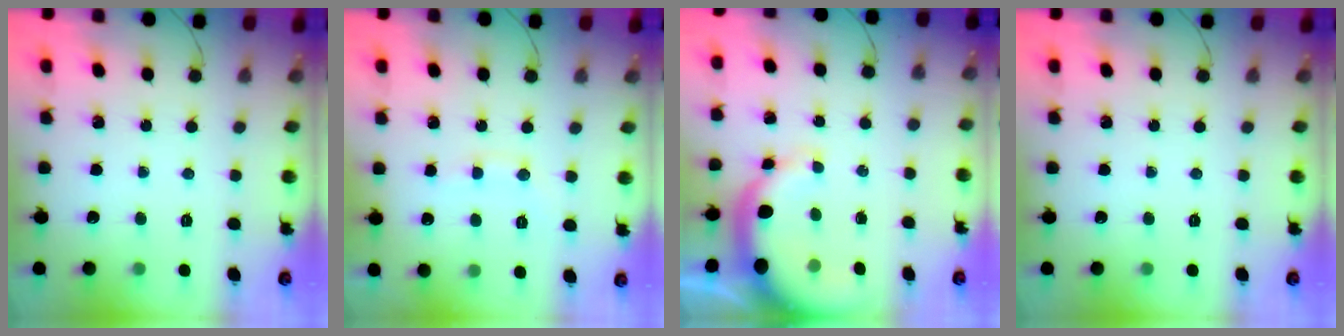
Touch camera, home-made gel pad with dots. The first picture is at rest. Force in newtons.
{"total": 8.0, "press": 7.8, "slide": 1.6}
{"total": 7.7, "press": 7.5, "slide": 1.9}
{"total": 0.0}